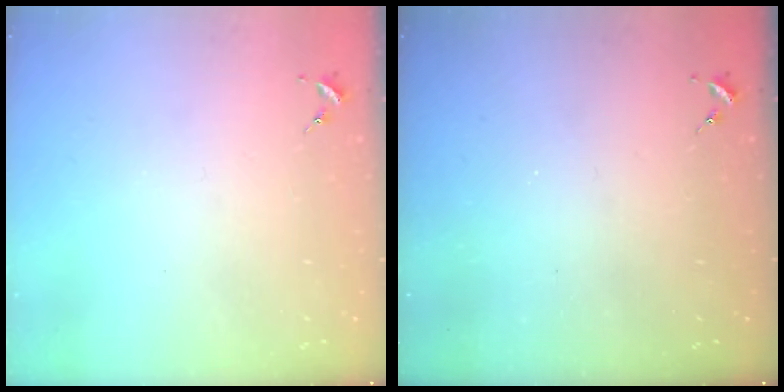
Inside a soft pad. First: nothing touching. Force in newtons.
{"total": 0.0}